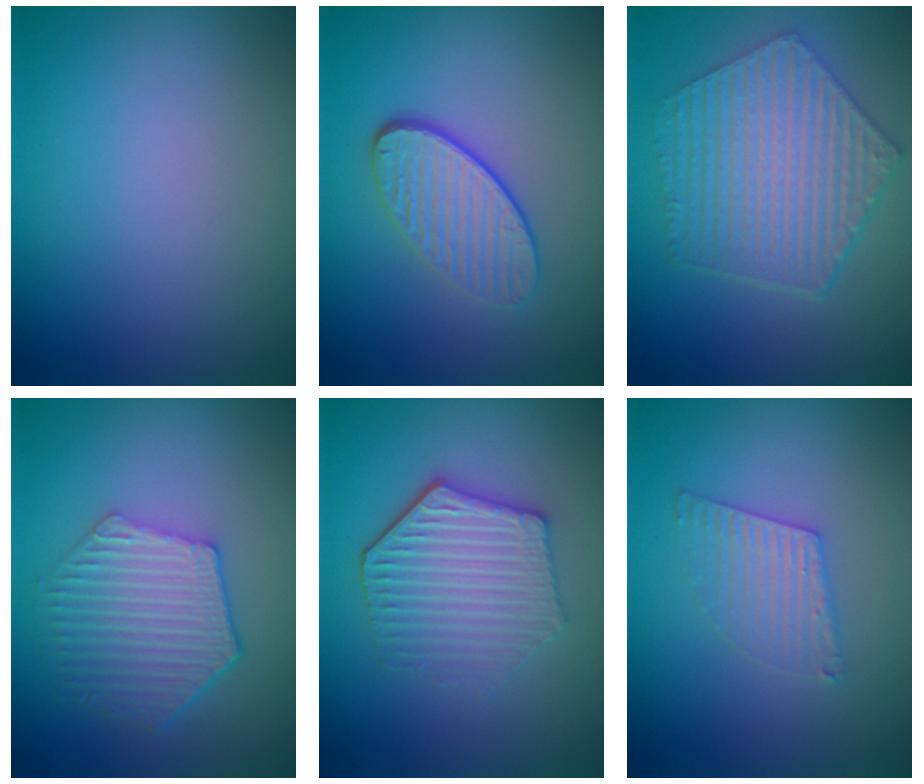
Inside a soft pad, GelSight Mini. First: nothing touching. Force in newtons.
{"total": 3.8, "press": 3.0, "slide": 2.4}
{"total": 6.8, "press": 4.9, "slide": 4.7}
{"total": 5.8, "press": 4.4, "slide": 3.8}
{"total": 4.8, "press": 4.0, "slide": 2.5}
{"total": 2.5, "press": 2.5, "slide": 0.2}